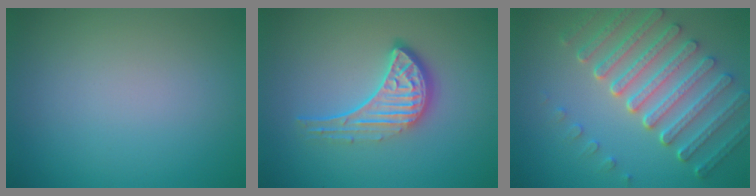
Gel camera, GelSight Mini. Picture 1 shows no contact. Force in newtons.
{"total": 4.5, "press": 3.3, "slide": 3.1}
{"total": 7.1, "press": 5.3, "slide": 4.8}